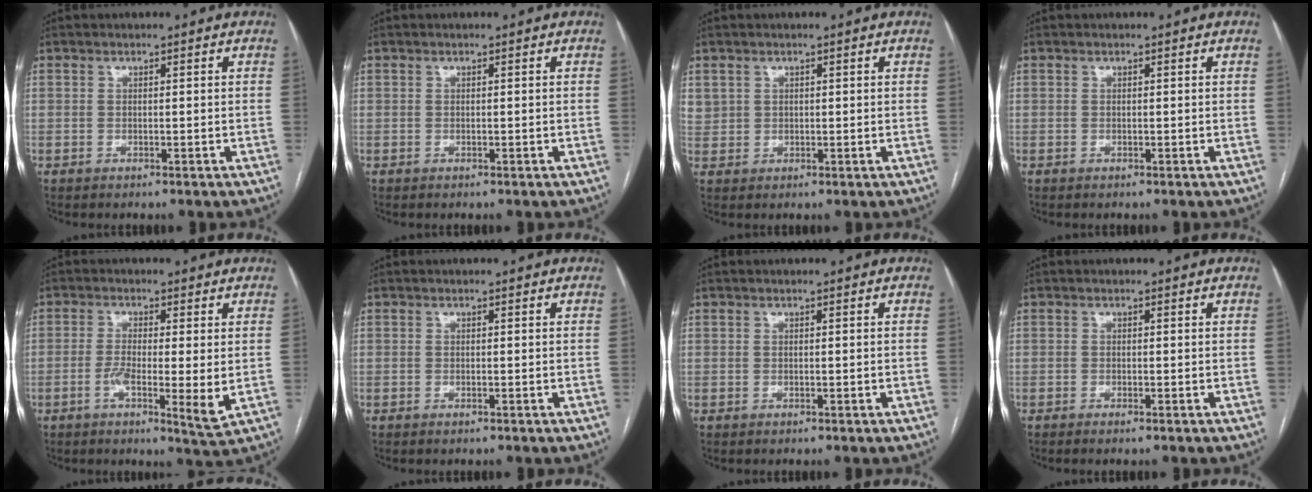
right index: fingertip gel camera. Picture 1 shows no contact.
{"total": 0.0}
{"total": 2.8, "force": [1.3, 2.4, 0.5], "torque": [-0.003, 0.009, 0.030]}
{"total": 0.0}
{"total": 6.9, "force": [-1.2, 0.9, 6.7], "torque": [-0.114, -0.013, -0.024]}
{"total": 0.0}
{"total": 0.0}
{"total": 0.7, "force": [-0.5, -0.1, 0.5], "torque": [-0.011, 0.000, -0.009]}